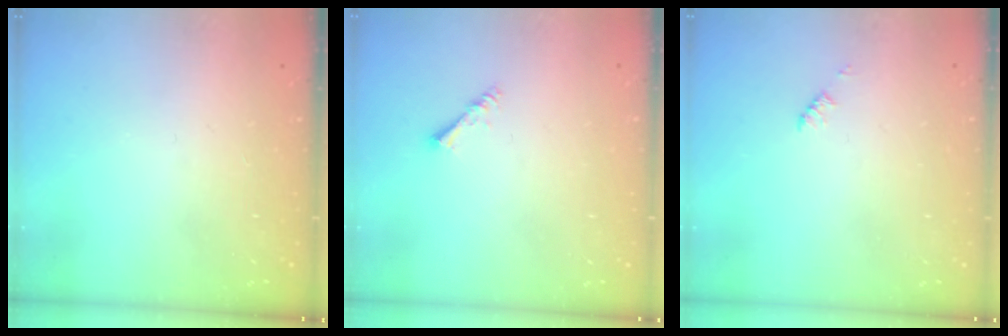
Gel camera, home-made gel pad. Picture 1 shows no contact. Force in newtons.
{"total": 1.6, "press": 1.5, "slide": 0.3}
{"total": 1.2, "press": 1.2, "slide": 0.2}